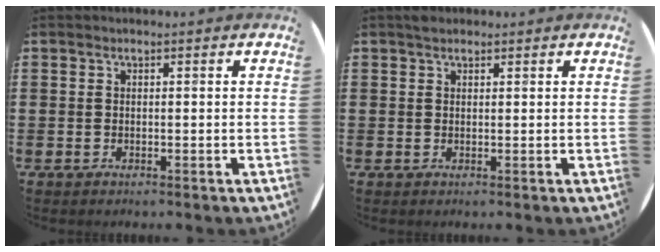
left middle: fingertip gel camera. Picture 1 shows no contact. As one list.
[{"total": 0.9, "force": [0.8, 0.4, 0.1], "torque": [0.004, -0.001, 0.014]}]